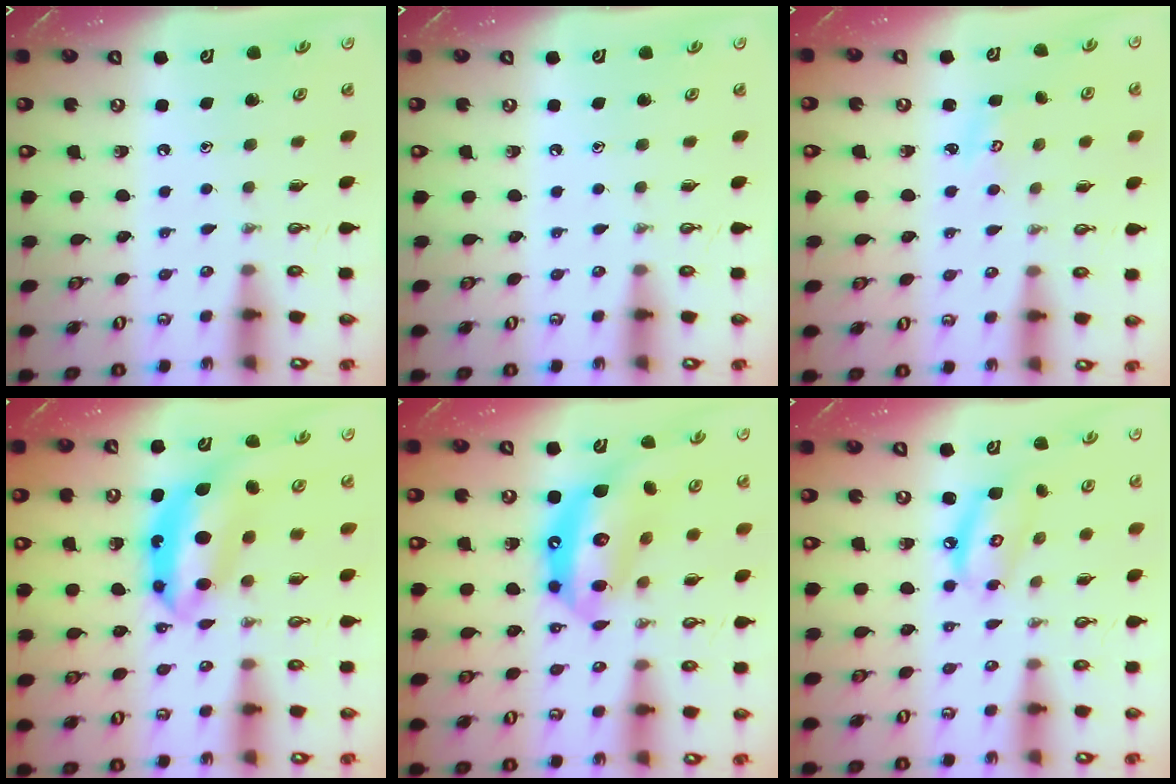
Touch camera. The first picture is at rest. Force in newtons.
{"total": 0.0}
{"total": 2.5, "press": 2.5, "slide": 0.3}
{"total": 12.1, "press": 12.1, "slide": 0.9}
{"total": 16.6, "press": 16.5, "slide": 1.9}
{"total": 8.7, "press": 8.7, "slide": 0.8}